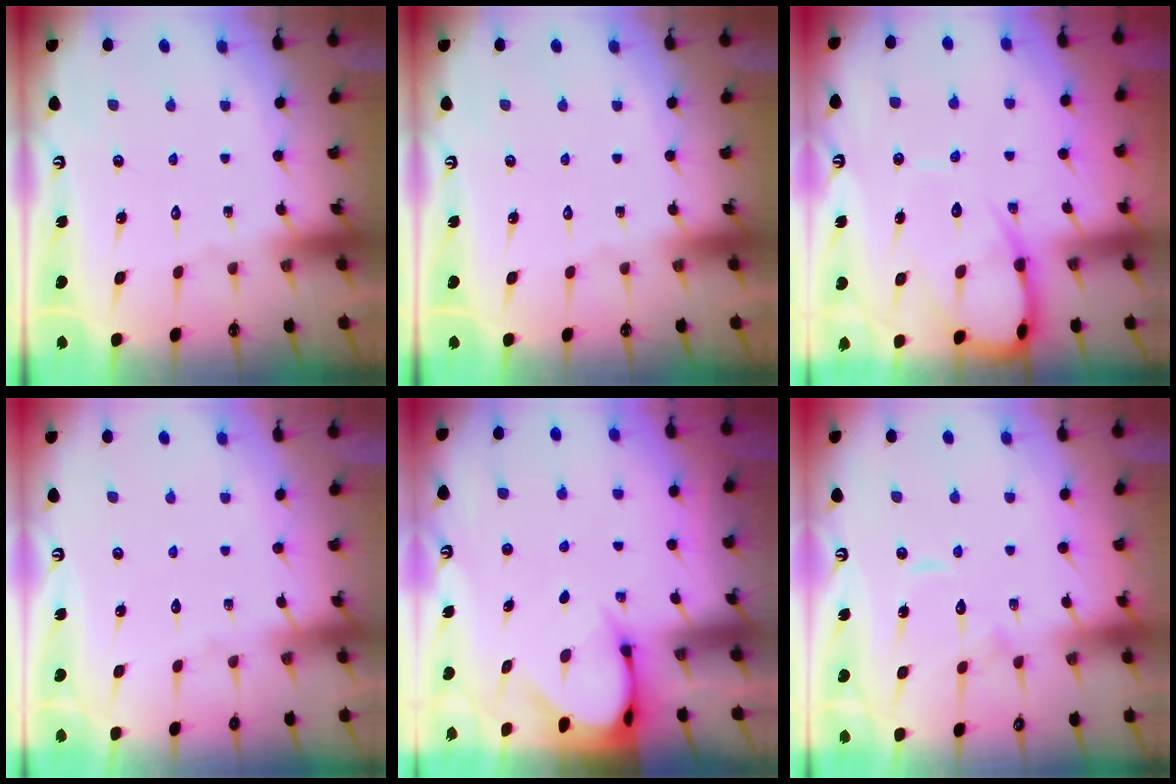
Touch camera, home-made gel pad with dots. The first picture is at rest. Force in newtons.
{"total": 0.0}
{"total": 10.2, "press": 10.2, "slide": 1.1}
{"total": 2.8, "press": 2.7, "slide": 0.4}
{"total": 3.5, "press": 3.5, "slide": 0.2}
{"total": 7.7, "press": 7.7, "slide": 0.8}